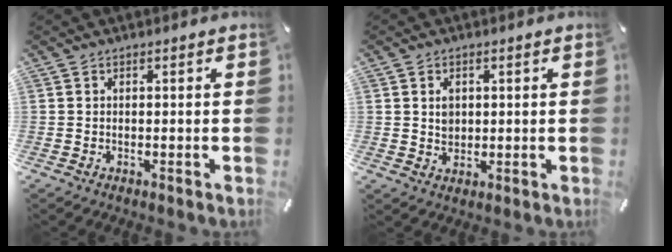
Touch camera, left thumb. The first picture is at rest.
{"total": 3.0, "force": [0.8, 2.6, 1.3], "torque": [-0.014, 0.000, 0.011]}